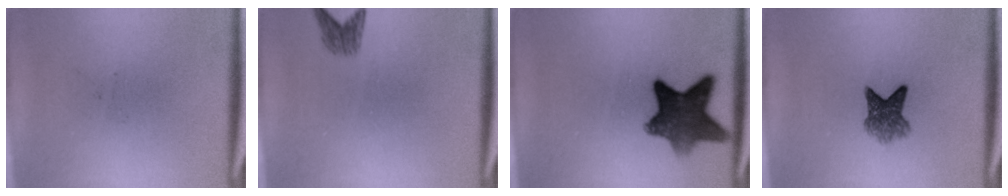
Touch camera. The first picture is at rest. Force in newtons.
{"total": 1.8}
{"total": 9.8}
{"total": 4.7}